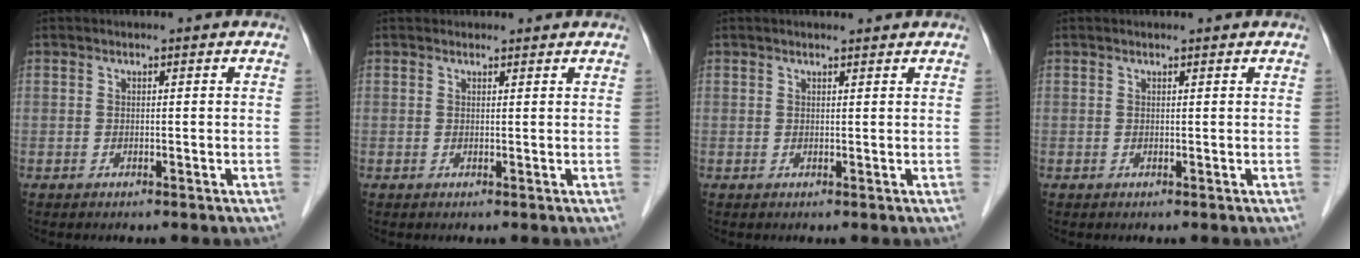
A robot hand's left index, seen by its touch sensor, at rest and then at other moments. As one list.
[{"total": 1.5, "force": [1.4, 0.5, 0.0], "torque": [-0.006, 0.008, 0.018]}, {"total": 2.7, "force": [2.4, 0.3, 1.0], "torque": [-0.017, 0.016, 0.032]}, {"total": 1.0, "force": [1.0, 0.1, 0.3], "torque": [-0.011, 0.010, 0.015]}]